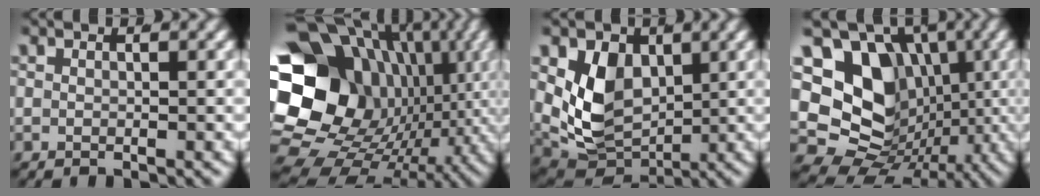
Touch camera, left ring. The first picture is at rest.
{"total": 25.8, "force": [-0.7, 19.2, 17.2], "torque": [-0.290, -0.056, 0.002]}
{"total": 8.9, "force": [0.9, 7.0, 5.5], "torque": [-0.101, -0.027, 0.027]}
{"total": 19.0, "force": [-0.6, 15.6, 10.9], "torque": [-0.203, -0.066, -0.006]}